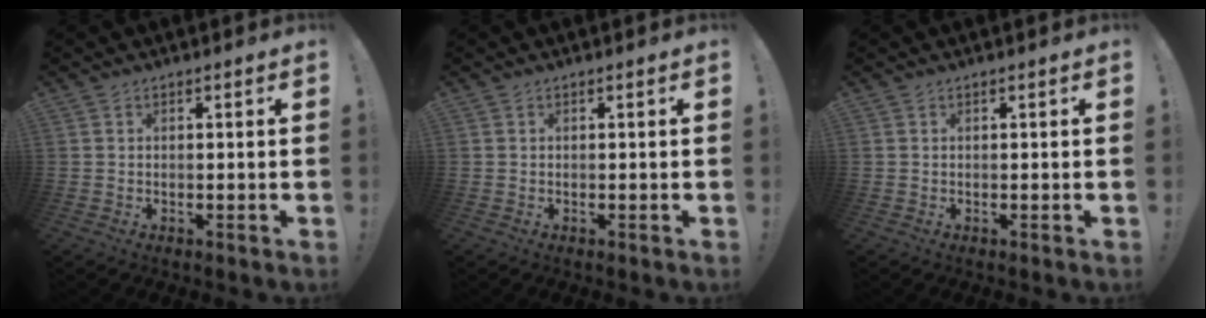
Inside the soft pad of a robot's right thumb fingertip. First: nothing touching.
{"total": 0.0}
{"total": 0.0}